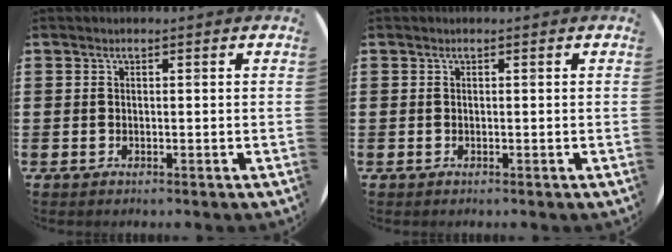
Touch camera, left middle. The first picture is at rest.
{"total": 0.0}